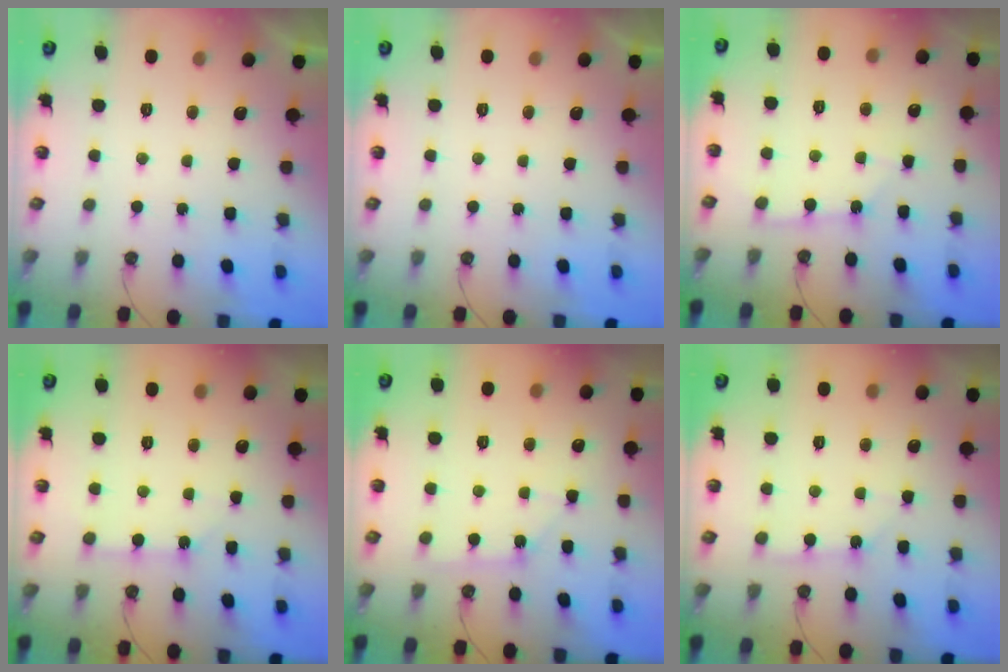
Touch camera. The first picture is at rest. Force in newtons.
{"total": 0.0}
{"total": 2.8, "press": 2.8, "slide": 0.2}
{"total": 3.5, "press": 3.5, "slide": 0.2}
{"total": 2.0, "press": 2.0, "slide": 0.3}
{"total": 2.5, "press": 2.5, "slide": 0.3}